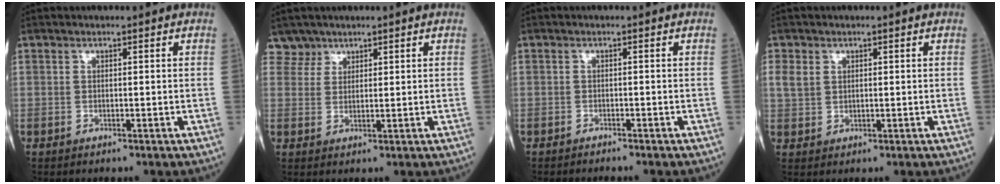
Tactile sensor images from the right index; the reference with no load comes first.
{"total": 2.3, "force": [1.9, 1.2, -0.5], "torque": [0.013, 0.006, 0.035]}
{"total": 1.8, "force": [-1.7, -0.2, 0.5], "torque": [-0.006, -0.001, -0.021]}
{"total": 2.5, "force": [0.9, 2.0, 1.2], "torque": [-0.036, 0.009, 0.022]}